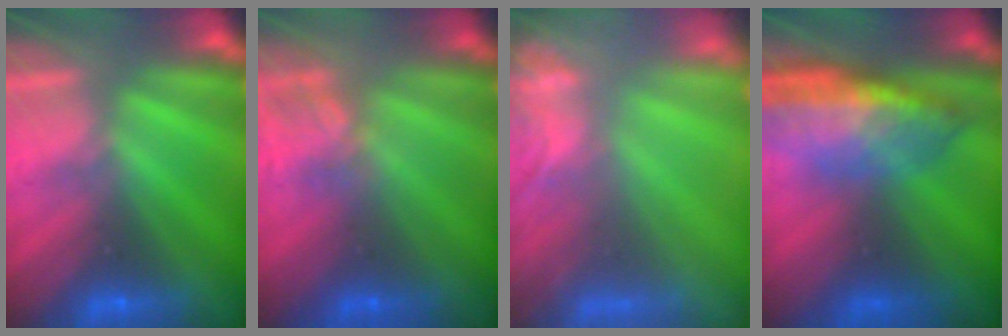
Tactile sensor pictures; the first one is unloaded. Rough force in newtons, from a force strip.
{"total": 3.6}
{"total": 6.9}
{"total": 7.1}